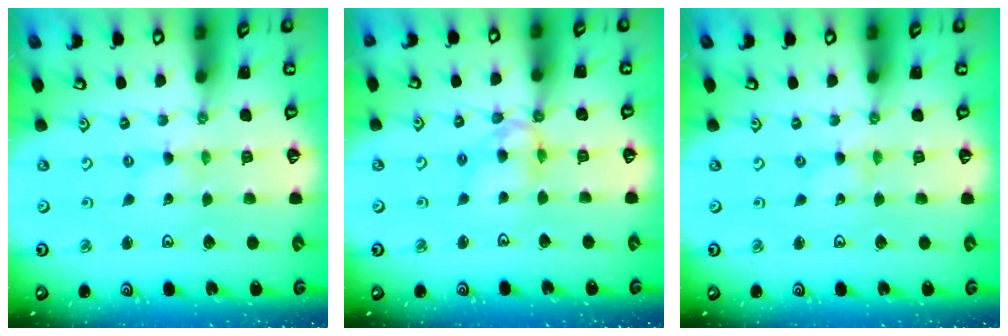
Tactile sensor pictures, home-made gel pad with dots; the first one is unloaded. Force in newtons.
{"total": 7.8, "press": 7.7, "slide": 1.0}
{"total": 0.0}